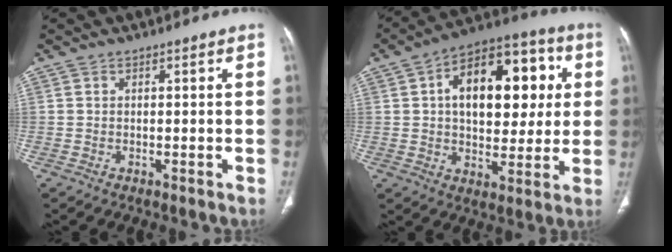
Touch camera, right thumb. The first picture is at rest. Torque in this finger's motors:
{"motor_torque": [-0.53, 1.42, 0.47, -0.04, 0.14]}